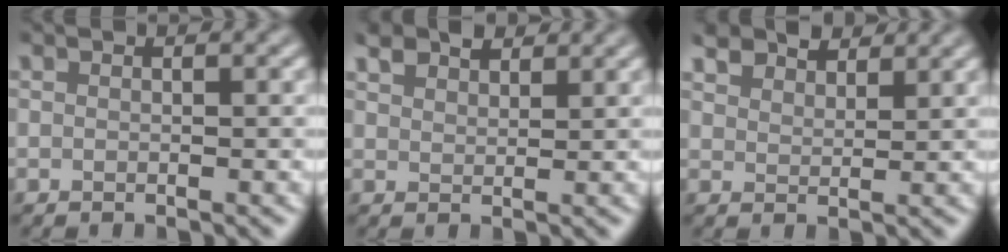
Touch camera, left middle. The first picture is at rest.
{"total": 2.9, "force": [2.3, 1.3, 1.1], "torque": [-0.024, 0.010, 0.046]}
{"total": 4.2, "force": [3.7, 1.7, 1.3], "torque": [-0.035, 0.005, 0.067]}